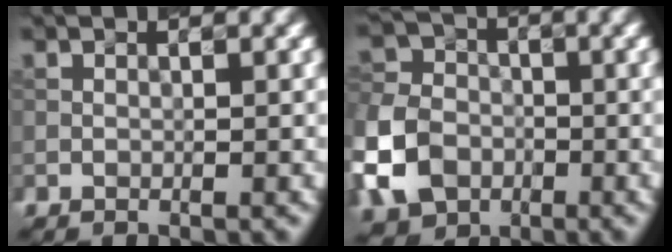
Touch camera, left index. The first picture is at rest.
{"total": 8.0, "force": [-3.0, 6.2, 4.0], "torque": [-0.099, -0.012, -0.073]}